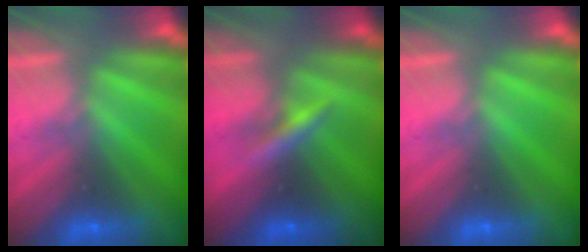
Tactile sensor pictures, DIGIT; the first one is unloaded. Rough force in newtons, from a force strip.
{"total": 2.7}
{"total": 0.0}